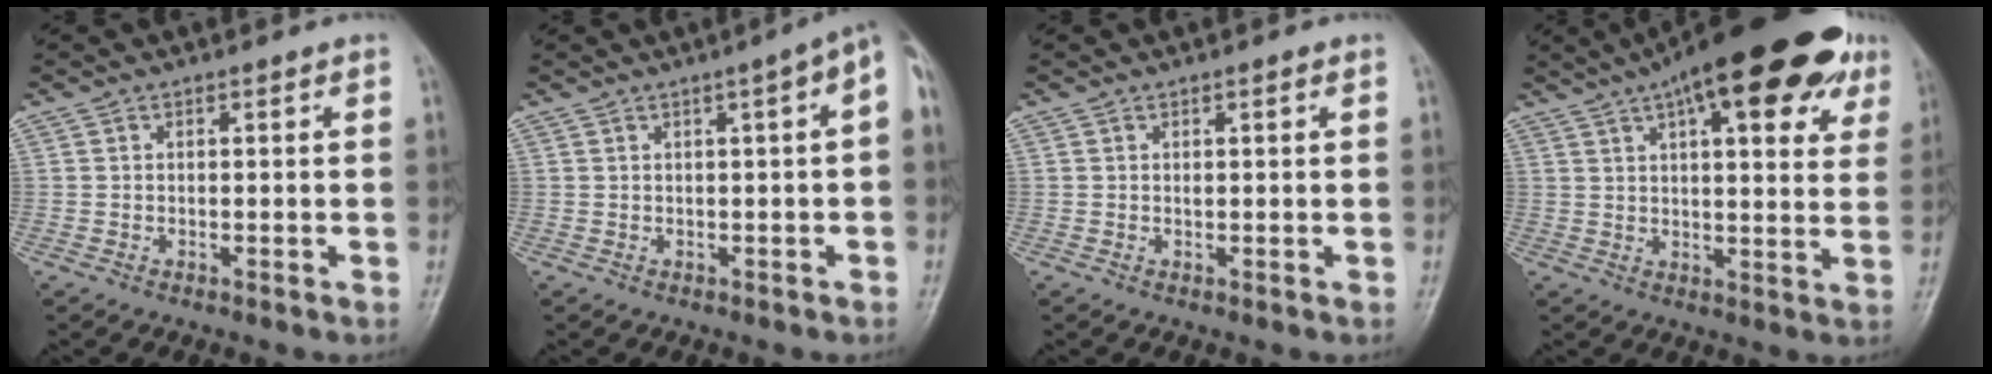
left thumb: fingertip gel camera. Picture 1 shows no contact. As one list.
[{"total": 5.0, "force": [0.6, 1.0, 4.9], "torque": [-0.053, 0.020, -0.001]}, {"total": 0.7, "force": [0.2, 0.3, 0.5], "torque": [-0.006, 0.004, 0.005]}, {"total": 22.8, "force": [12.4, 8.2, 17.3], "torque": [-0.222, 0.005, 0.167]}]